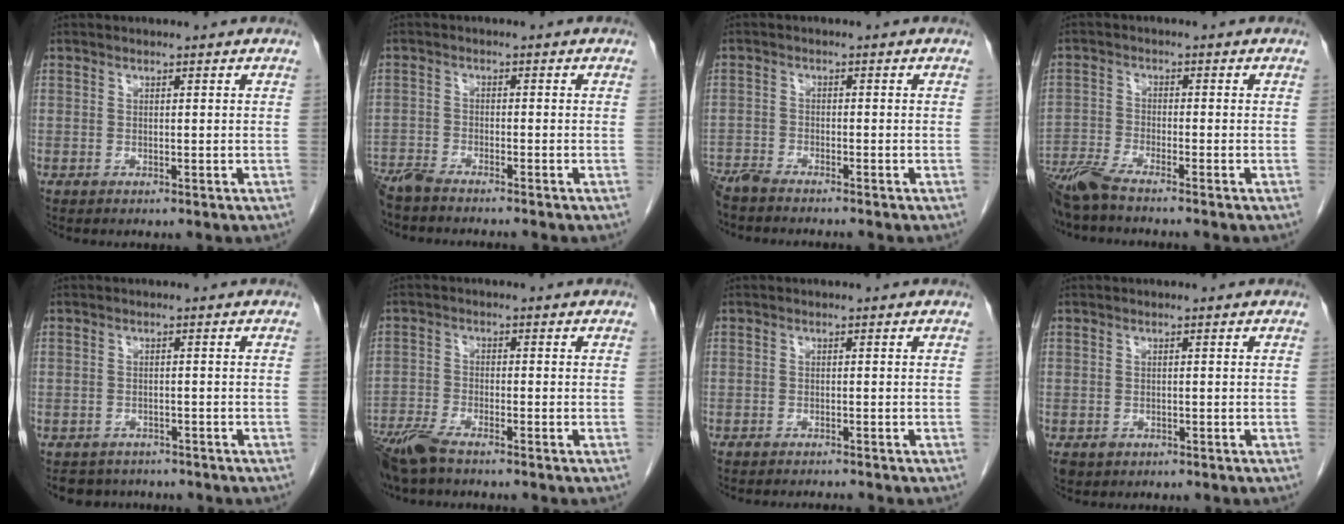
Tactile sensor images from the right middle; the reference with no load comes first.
{"total": 6.8, "force": [-6.2, 0.3, 2.8], "torque": [-0.036, -0.016, -0.106]}
{"total": 6.3, "force": [-5.8, 0.2, 2.4], "torque": [-0.029, -0.015, -0.099]}
{"total": 7.2, "force": [-6.2, -0.2, 3.6], "torque": [-0.067, -0.024, -0.118]}
{"total": 4.3, "force": [-3.9, 2.0, 0.0], "torque": [0.003, 0.003, -0.055]}
{"total": 7.1, "force": [-5.8, 1.1, 3.9], "torque": [-0.082, -0.019, -0.112]}
{"total": 3.1, "force": [-3.0, -0.3, 0.8], "torque": [-0.007, -0.007, -0.043]}
{"total": 1.8, "force": [-1.1, 1.4, 0.6], "torque": [-0.016, -0.001, -0.014]}